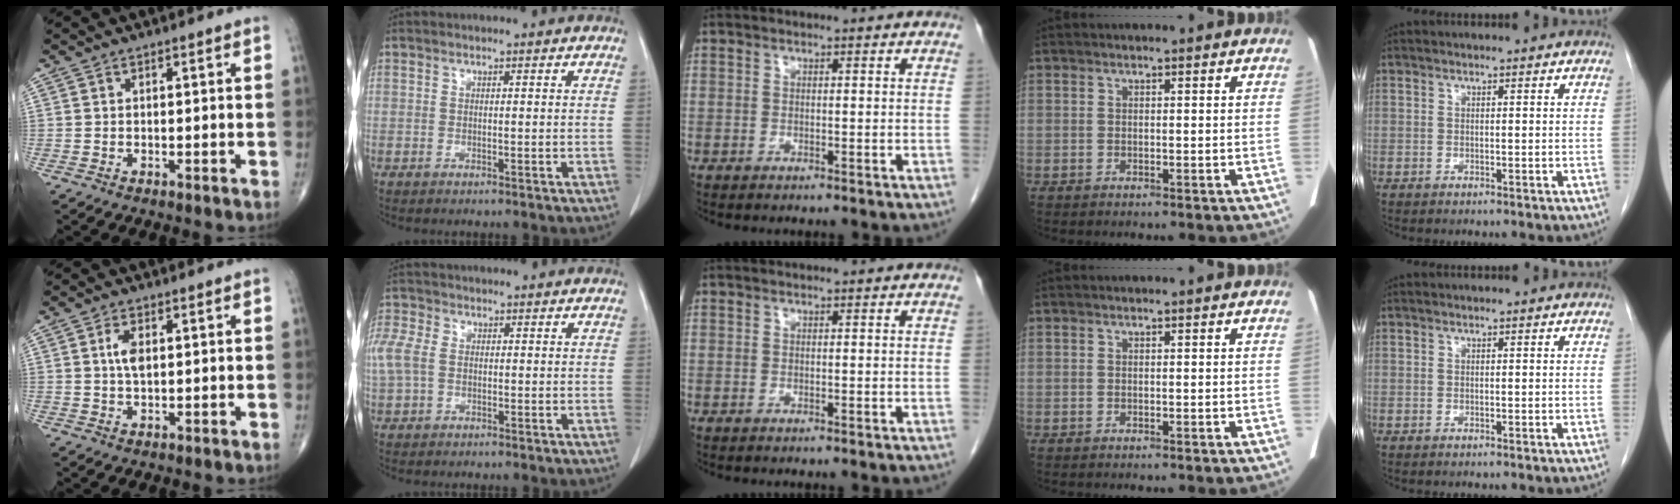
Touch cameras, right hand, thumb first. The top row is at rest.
{"thumb": {"total": 3.5, "force": [0.7, 1.7, 3.0], "torque": [-0.058, 0.000, 0.011]}, "index": {"total": 5.9, "force": [0.4, 4.3, 4.1], "torque": [-0.133, 0.024, 0.011]}}